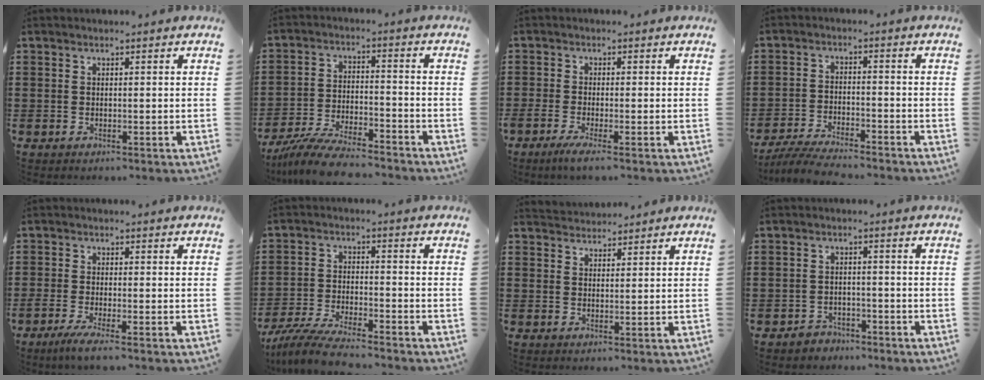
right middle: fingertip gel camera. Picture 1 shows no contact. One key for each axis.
{"total": 8.7, "fx": -7.9, "fy": 1.1, "fz": 3.4, "tx": -0.068, "ty": 0.010, "tz": -0.152}
{"total": 2.2, "fx": -1.2, "fy": -0.1, "fz": 1.9, "tx": -0.041, "ty": -0.005, "tz": -0.024}
{"total": 5.2, "fx": -4.9, "fy": 0.4, "fz": 1.6, "tx": -0.040, "ty": -0.004, "tz": -0.100}
{"total": 2.9, "fx": -1.8, "fy": 0.0, "fz": 2.2, "tx": -0.052, "ty": -0.010, "tz": -0.035}
{"total": 7.0, "fx": -6.4, "fy": 0.6, "fz": 2.8, "tx": -0.066, "ty": -0.005, "tz": -0.125}
{"total": 2.6, "fx": 2.5, "fy": 0.2, "fz": -0.6, "tx": 0.004, "ty": -0.006, "tz": 0.049}
{"total": 2.4, "fx": -2.2, "fy": 1.0, "fz": -0.1, "tx": -0.006, "ty": 0.004, "tz": -0.049}